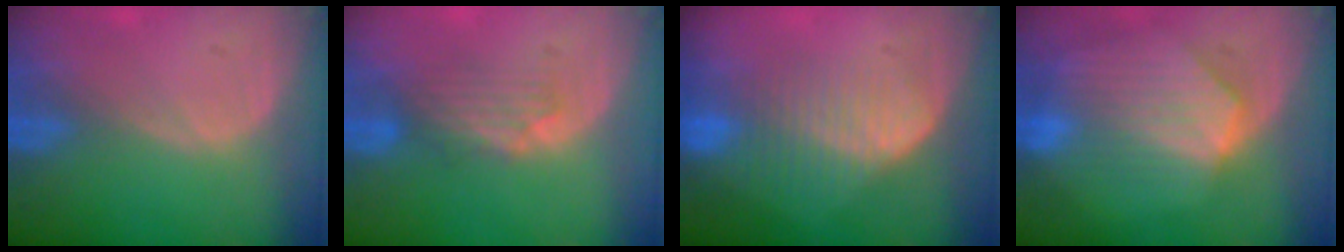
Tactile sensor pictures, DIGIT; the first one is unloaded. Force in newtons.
{"total": 4.2, "press": 3.7, "slide": 2.0}
{"total": 6.9, "press": 6.7, "slide": 1.5}
{"total": 8.8, "press": 7.9, "slide": 3.9}